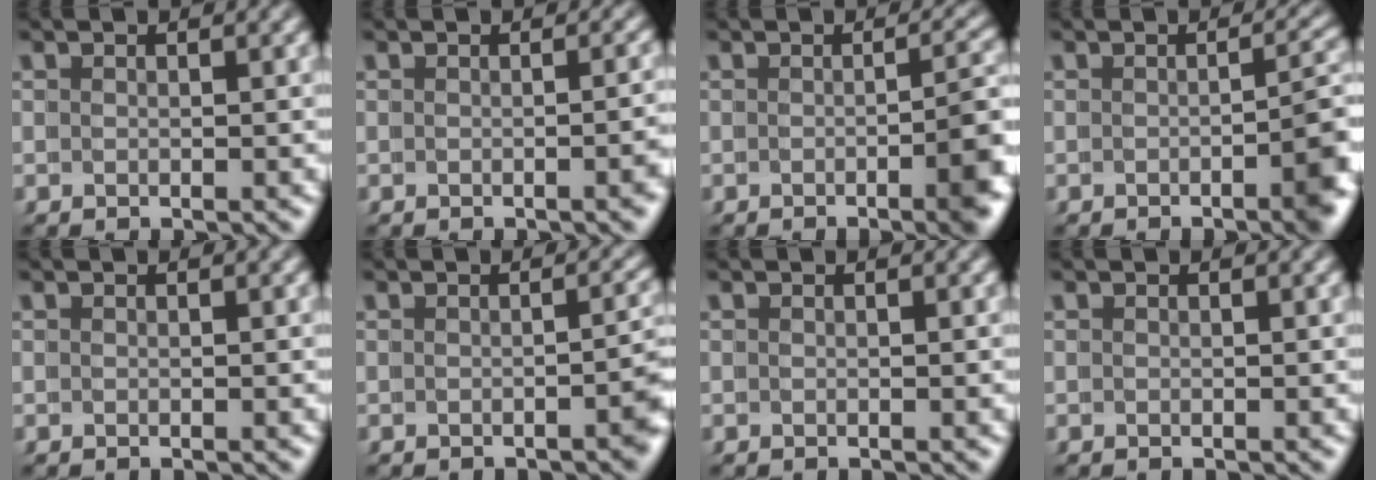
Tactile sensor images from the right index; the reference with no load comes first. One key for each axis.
{"total": 1.2, "fx": -0.7, "fy": -0.2, "fz": 1.0, "tx": -0.002, "ty": 0.007, "tz": -0.013}
{"total": 4.0, "fx": -1.6, "fy": 0.1, "fz": 3.6, "tx": -0.026, "ty": 0.004, "tz": -0.028}
{"total": 3.7, "fx": -1.7, "fy": 0.3, "fz": 3.2, "tx": -0.022, "ty": 0.003, "tz": -0.028}
{"total": 0.0}
{"total": 2.2, "fx": -1.1, "fy": 0.5, "fz": 1.8, "tx": -0.002, "ty": 0.003, "tz": -0.019}
{"total": 0.0}
{"total": 0.0}